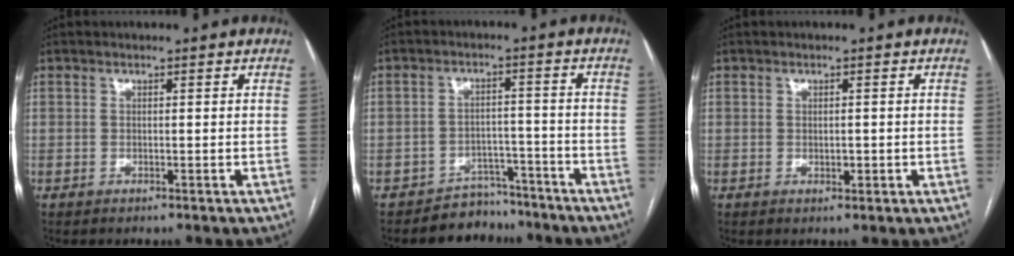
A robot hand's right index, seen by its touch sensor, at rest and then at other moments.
{"total": 5.6, "force": [-4.7, 2.9, -0.5], "torque": [0.017, 0.031, -0.073]}
{"total": 1.6, "force": [-0.2, 0.9, 1.3], "torque": [-0.020, -0.002, 0.001]}